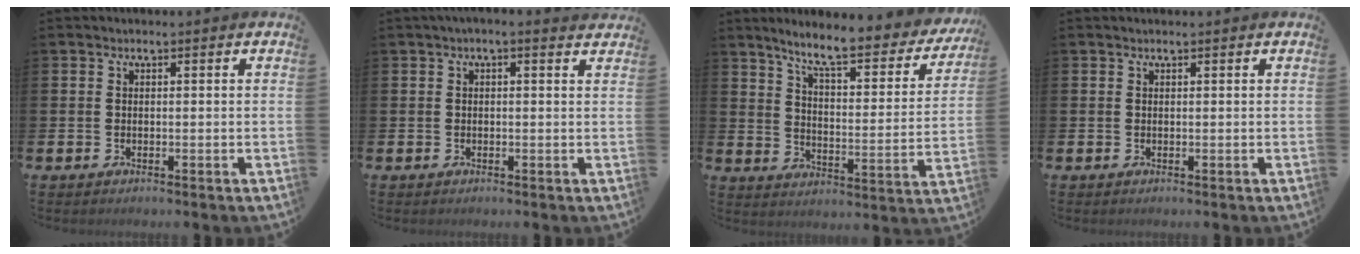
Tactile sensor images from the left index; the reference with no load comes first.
{"total": 0.8, "force": [0.4, 0.1, 0.7], "torque": [-0.012, 0.002, 0.007]}
{"total": 8.0, "force": [6.9, 1.2, 3.9], "torque": [-0.102, -0.048, 0.112]}
{"total": 0.0}